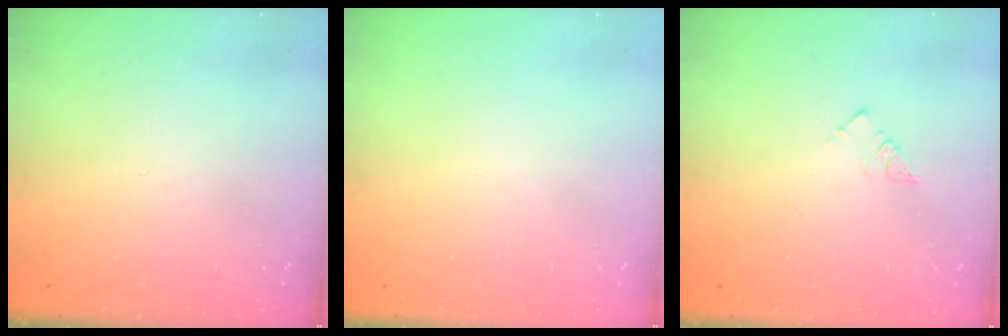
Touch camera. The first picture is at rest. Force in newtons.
{"total": 0.0}
{"total": 3.2, "press": 3.2, "slide": 0.0}